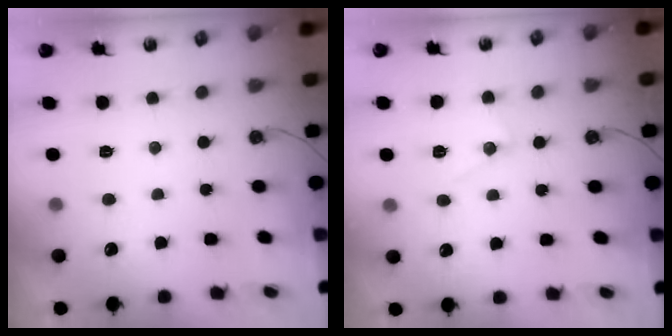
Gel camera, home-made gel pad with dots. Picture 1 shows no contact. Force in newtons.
{"total": 10.1, "press": 10.1, "slide": 0.7}